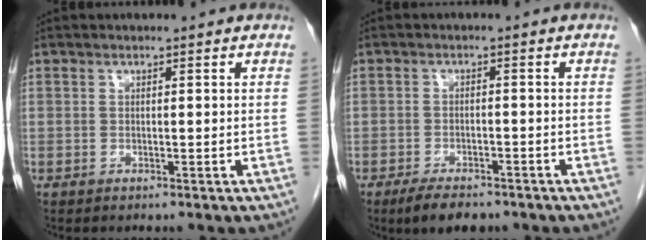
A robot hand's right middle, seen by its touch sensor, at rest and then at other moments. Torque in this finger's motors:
{"motor_torque": [1.12, -0.82, 0.09, 0.05]}